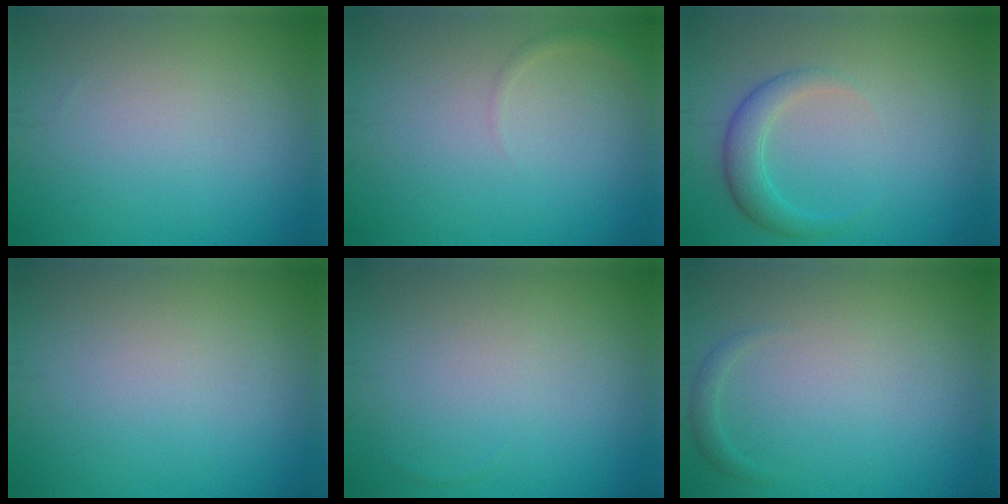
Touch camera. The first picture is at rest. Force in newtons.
{"total": 0.8, "press": 0.8, "slide": 0.1}
{"total": 2.7, "press": 2.6, "slide": 0.4}
{"total": 0.0}
{"total": 0.0}
{"total": 0.8, "press": 0.8, "slide": 0.1}